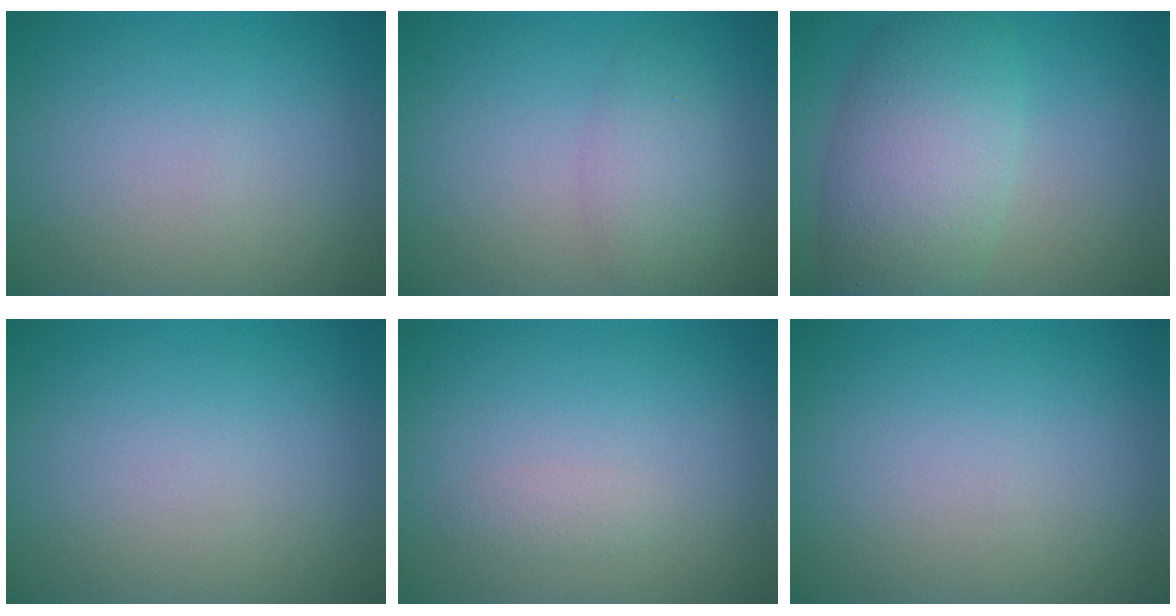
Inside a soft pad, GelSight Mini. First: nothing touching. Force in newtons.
{"total": 2.8, "press": 2.8, "slide": 0.1}
{"total": 7.6, "press": 7.6, "slide": 0.3}
{"total": 0.0}
{"total": 0.8, "press": 0.8, "slide": 0.0}
{"total": 0.0}